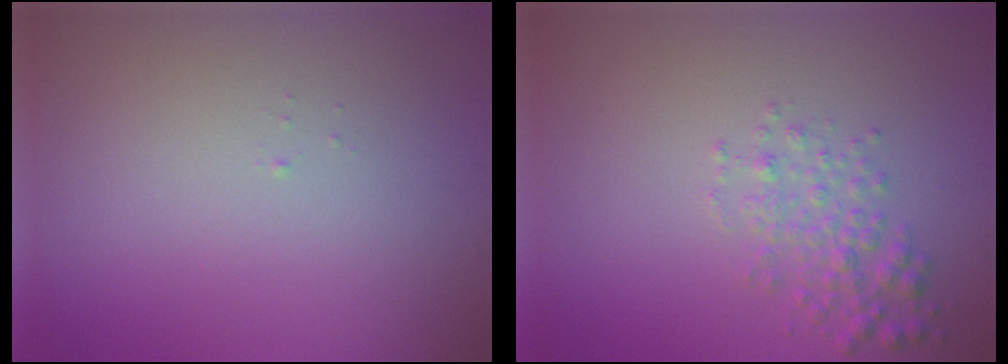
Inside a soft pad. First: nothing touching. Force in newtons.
{"total": 2.4, "press": 2.4, "slide": 0.1}